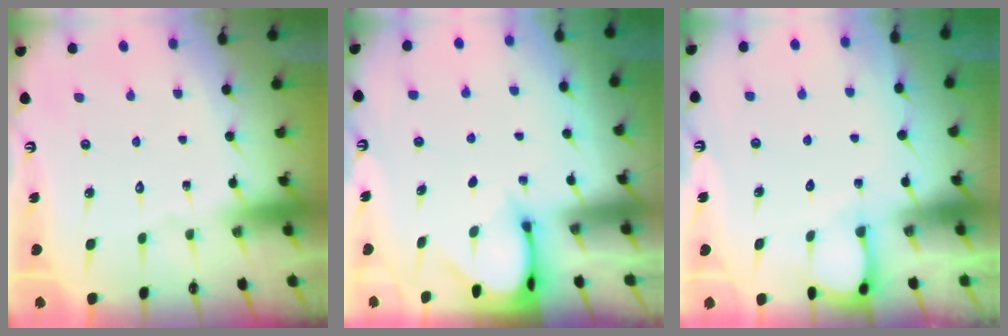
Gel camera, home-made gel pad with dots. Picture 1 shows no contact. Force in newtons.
{"total": 2.9, "press": 2.9, "slide": 0.3}
{"total": 2.9, "press": 2.9, "slide": 0.4}